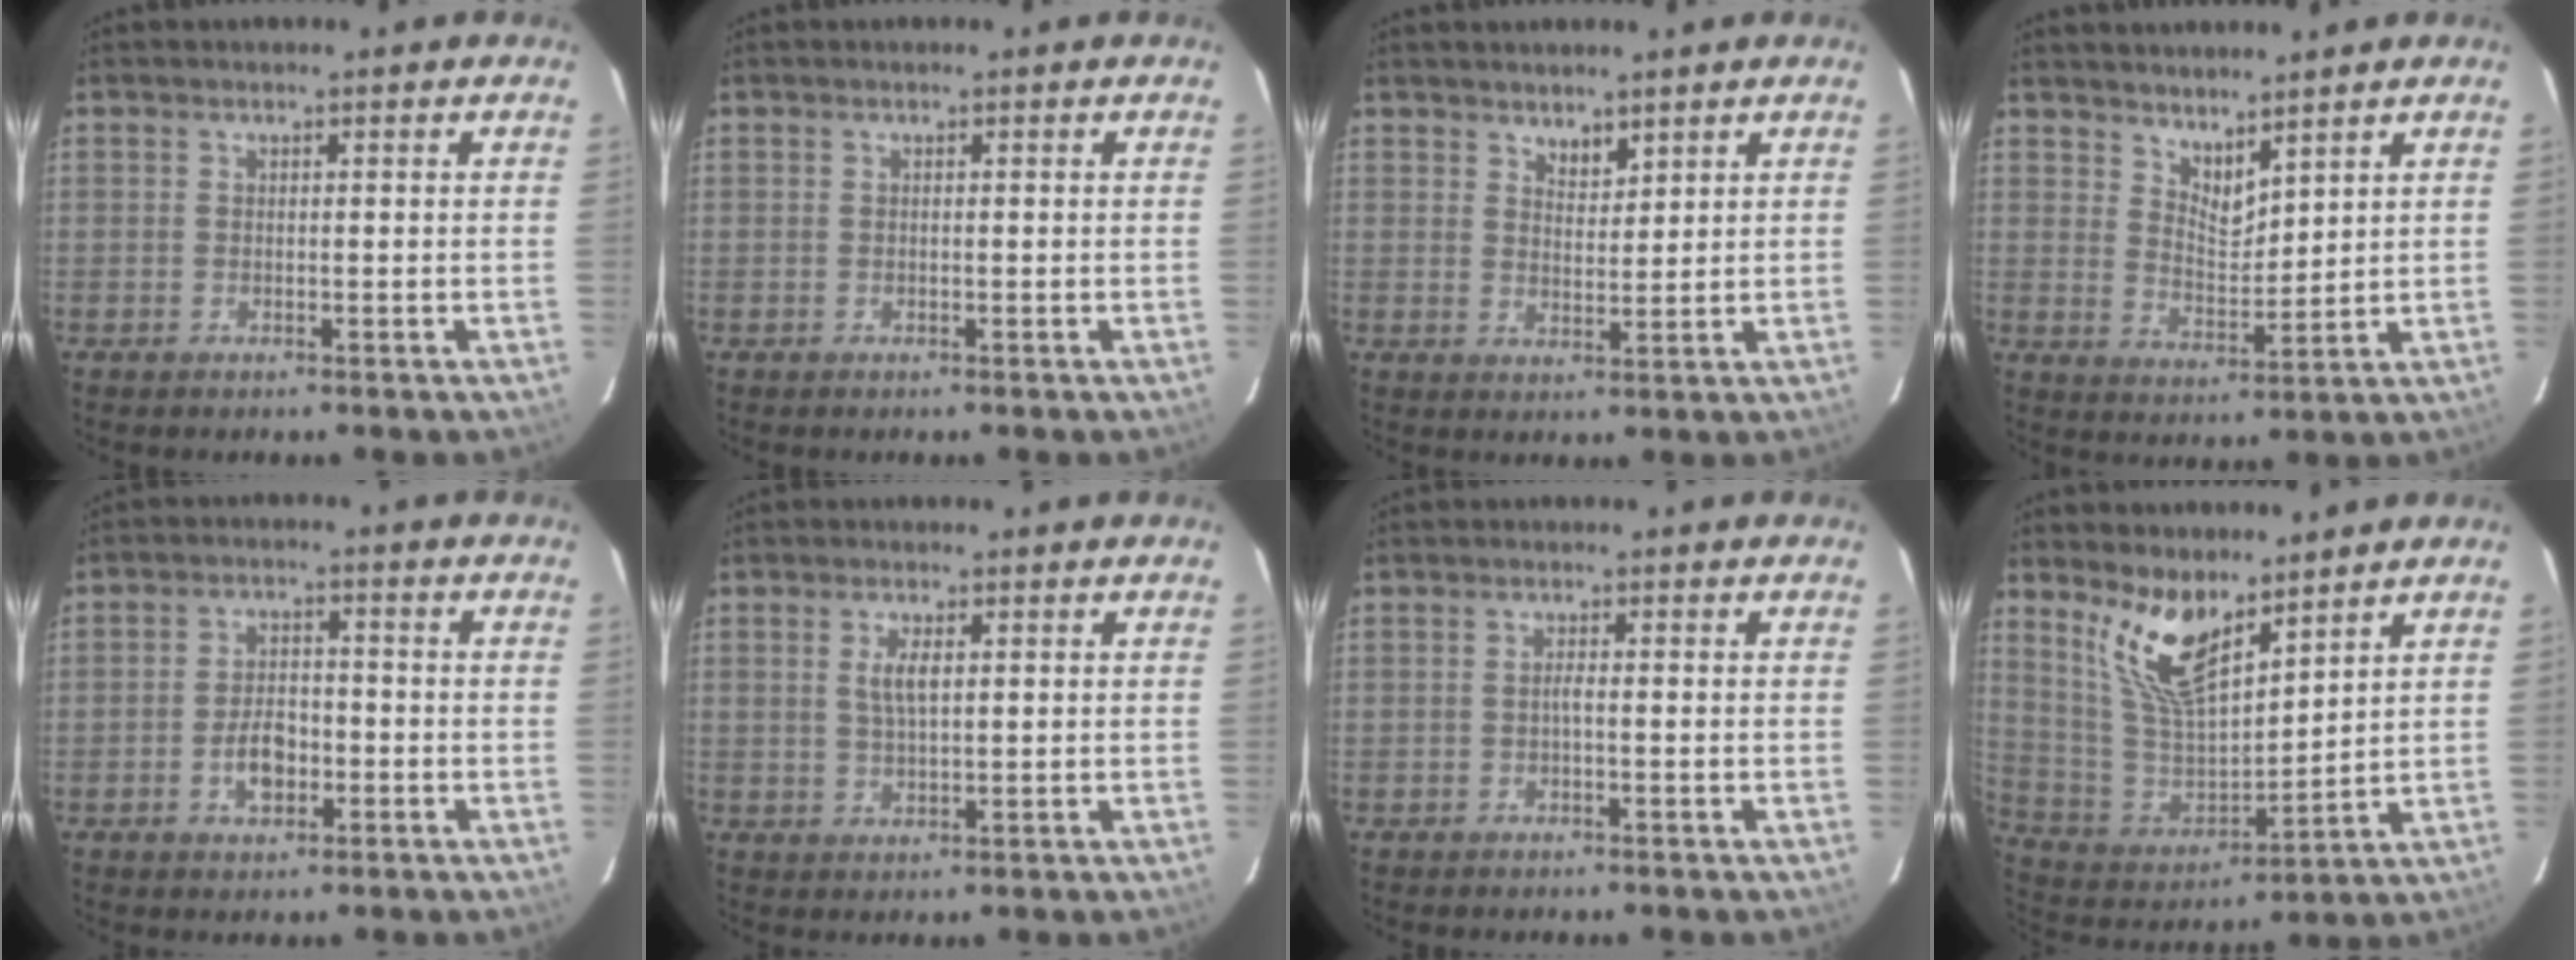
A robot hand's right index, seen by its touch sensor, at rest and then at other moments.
{"total": 0.0}
{"total": 3.0, "force": [2.5, 1.3, 1.2], "torque": [-0.015, 0.000, 0.043]}
{"total": 5.5, "force": [4.7, 1.9, 2.1], "torque": [-0.028, -0.006, 0.086]}
{"total": 5.3, "force": [-2.1, 3.2, 3.7], "torque": [-0.073, 0.009, -0.032]}
{"total": 3.3, "force": [1.0, 1.2, 2.9], "torque": [-0.055, 0.003, 0.021]}
{"total": 0.7, "force": [-0.3, -0.1, 0.6], "torque": [-0.007, 0.005, -0.007]}
{"total": 13.2, "force": [9.0, 5.0, 8.2], "torque": [-0.166, -0.006, 0.192]}